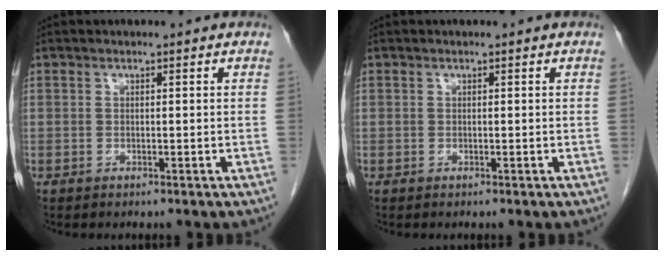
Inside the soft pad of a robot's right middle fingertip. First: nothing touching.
{"total": 0.0}